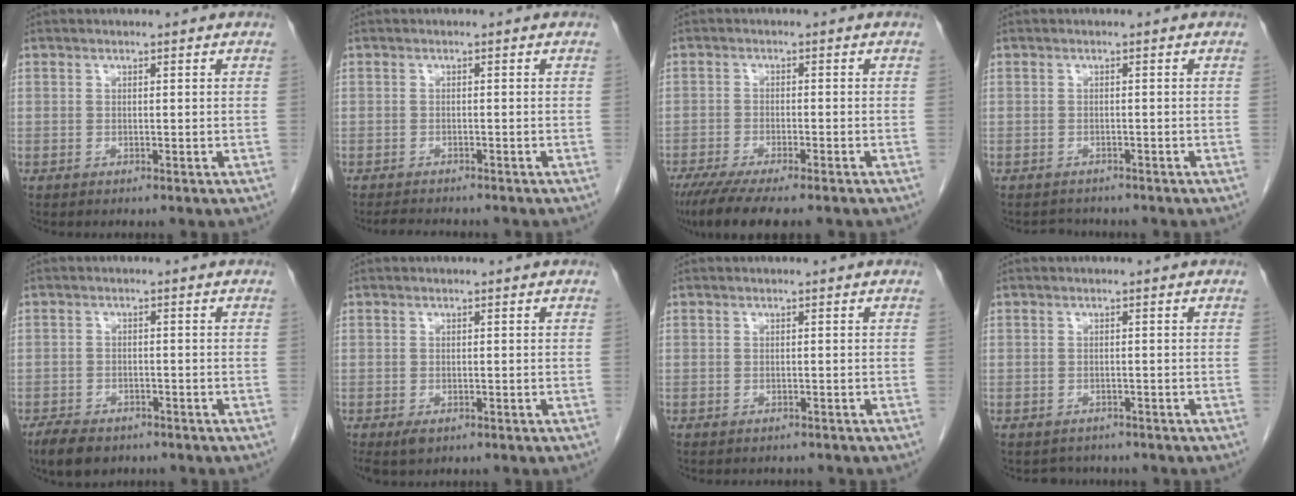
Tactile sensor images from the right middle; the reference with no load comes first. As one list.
[{"total": 3.6, "force": [-3.3, 0.7, 1.2], "torque": [-0.021, -0.010, -0.049]}, {"total": 10.2, "force": [-8.1, 1.5, 6.1], "torque": [-0.093, -0.020, -0.124]}, {"total": 2.0, "force": [-1.9, 0.8, -0.3], "torque": [-0.001, -0.004, -0.028]}, {"total": 5.5, "force": [-4.1, 2.7, 2.4], "torque": [-0.042, -0.004, -0.061]}, {"total": 2.0, "force": [-1.1, 1.0, 1.3], "torque": [-0.025, -0.003, -0.010]}, {"total": 2.1, "force": [-1.9, 0.8, 0.2], "torque": [-0.009, -0.002, -0.024]}, {"total": 2.5, "force": [-2.2, 1.2, -0.3], "torque": [-0.003, 0.000, -0.033]}]